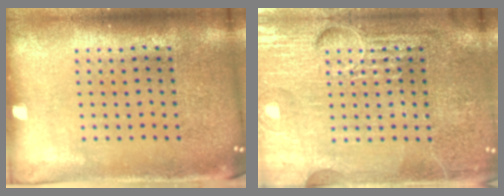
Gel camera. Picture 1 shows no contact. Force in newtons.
{"total": 6.5, "press": 6.5, "slide": 0.8}